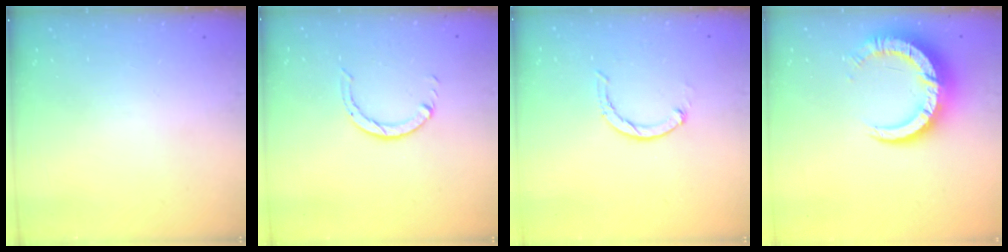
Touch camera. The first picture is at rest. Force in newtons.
{"total": 3.5, "press": 3.5, "slide": 0.5}
{"total": 1.9, "press": 1.9, "slide": 0.3}
{"total": 11.8, "press": 11.7, "slide": 1.3}